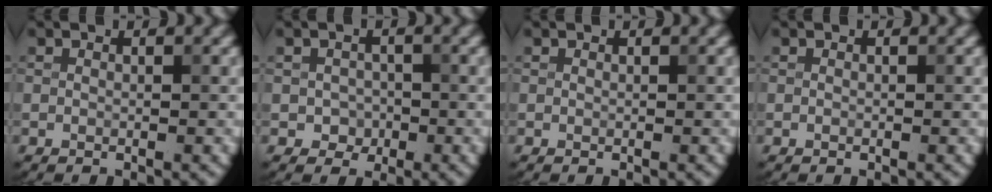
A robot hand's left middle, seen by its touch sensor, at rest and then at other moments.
{"total": 1.8, "force": [-0.5, 1.6, 0.6], "torque": [-0.004, -0.002, -0.010]}
{"total": 0.0}
{"total": 0.0}